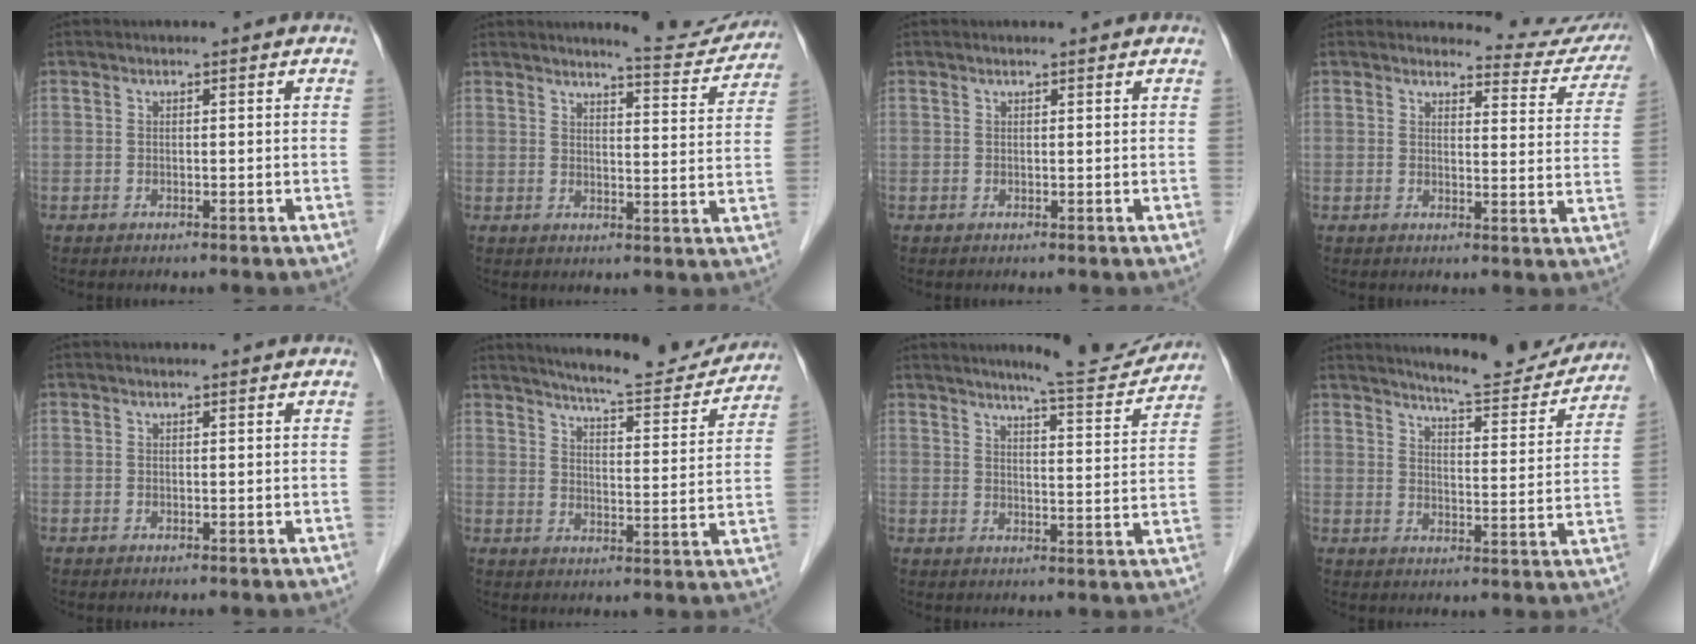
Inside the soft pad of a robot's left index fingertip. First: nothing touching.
{"total": 8.0, "force": [7.8, 0.7, 1.4], "torque": [-0.015, -0.028, 0.086]}
{"total": 0.8, "force": [0.8, 0.0, 0.3], "torque": [-0.010, 0.006, 0.010]}
{"total": 9.4, "force": [9.3, 1.4, -0.4], "torque": [0.025, -0.061, 0.080]}
{"total": 0.6, "force": [0.5, 0.0, 0.3], "torque": [-0.010, 0.005, 0.007]}
{"total": 15.0, "force": [14.1, 1.8, 4.9], "torque": [-0.068, -0.028, 0.180]}
{"total": 10.3, "force": [9.8, 0.2, 3.3], "torque": [-0.044, -0.021, 0.121]}
{"total": 13.1, "force": [12.5, 1.4, 3.8], "torque": [-0.048, -0.030, 0.157]}